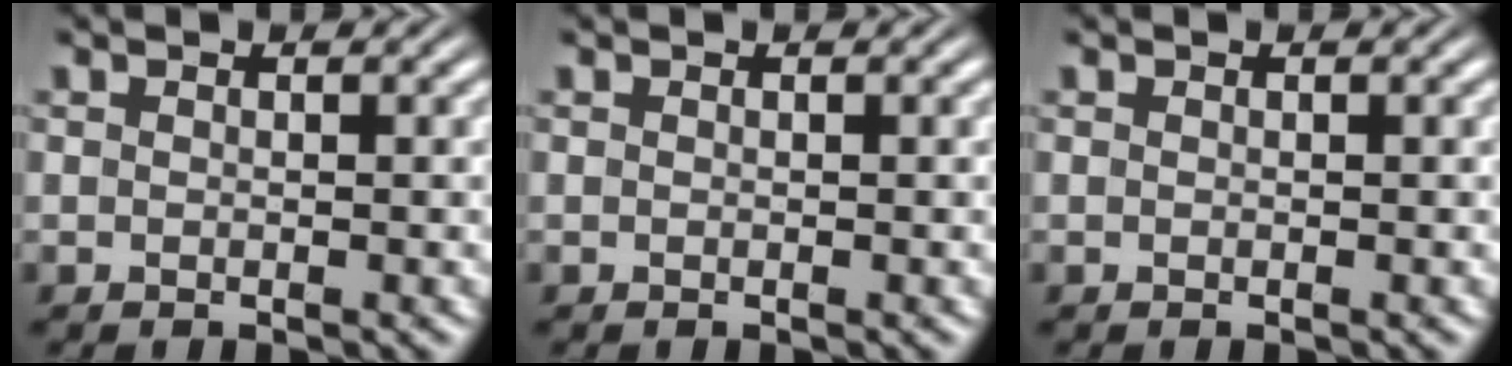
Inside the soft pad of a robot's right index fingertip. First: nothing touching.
{"total": 0.0}
{"total": 0.0}